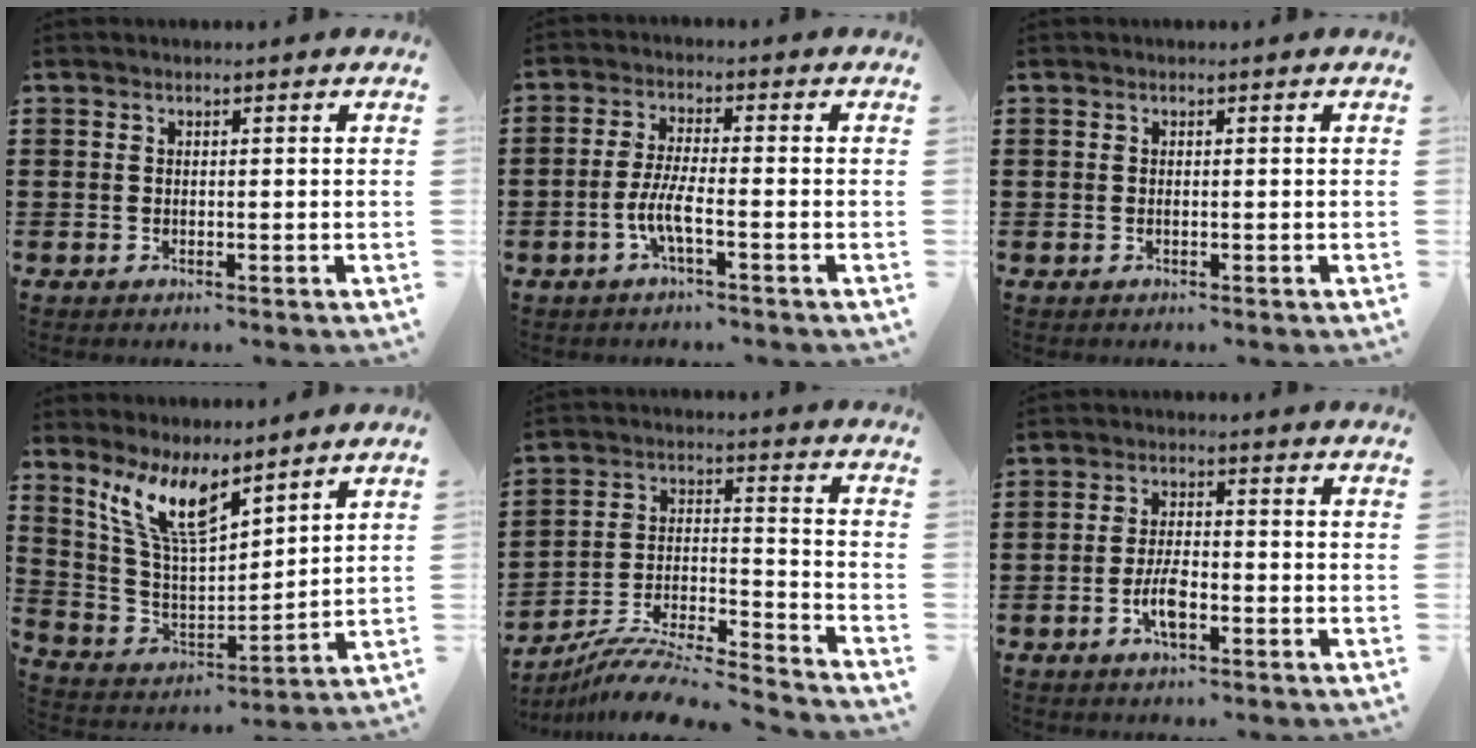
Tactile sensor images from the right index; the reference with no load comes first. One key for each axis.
{"total": 5.1, "fx": -2.3, "fy": 0.8, "fz": 4.5, "tx": -0.104, "ty": -0.011, "tz": -0.050}
{"total": 0.0}
{"total": 10.5, "fx": 7.6, "fy": 2.9, "fz": 6.6, "tx": -0.158, "ty": -0.030, "tz": 0.138}
{"total": 8.7, "fx": -8.1, "fy": 0.5, "fz": 2.9, "tx": -0.050, "ty": 0.006, "tz": -0.164}
{"total": 4.7, "fx": -1.9, "fy": 1.6, "fz": 4.0, "tx": -0.089, "ty": -0.001, "tz": -0.039}